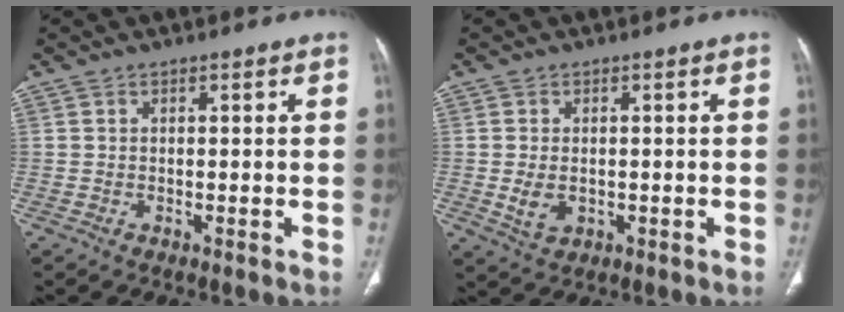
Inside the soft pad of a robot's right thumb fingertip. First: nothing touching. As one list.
[{"total": 4.0, "force": [-0.4, 2.8, 2.8], "torque": [-0.051, -0.004, 0.002]}]